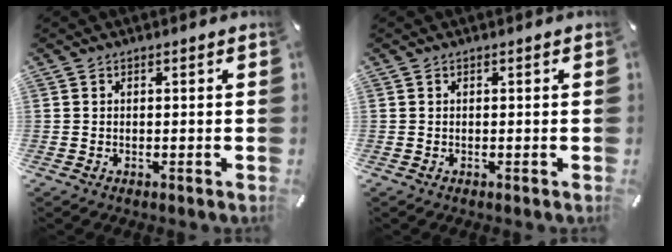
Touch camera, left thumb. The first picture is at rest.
{"total": 0.0}